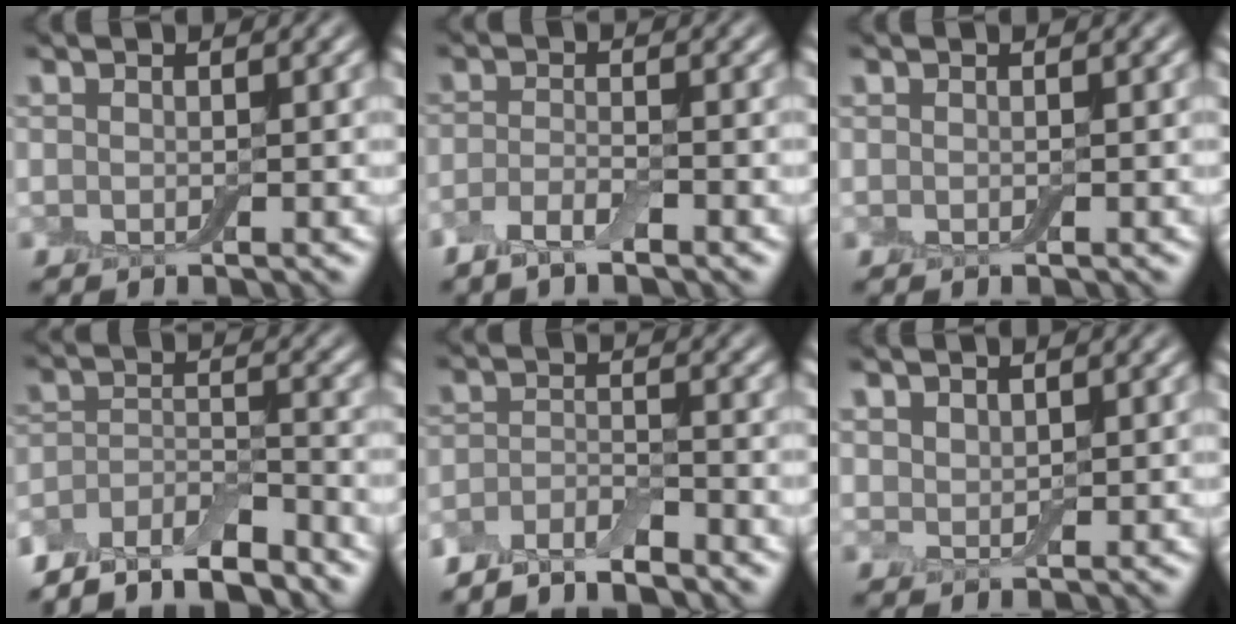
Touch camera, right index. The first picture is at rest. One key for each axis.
{"total": 2.3, "fx": -1.6, "fy": 0.7, "fz": 1.5, "tx": -0.039, "ty": 0.001, "tz": -0.040}
{"total": 0.0}
{"total": 6.5, "fx": -5.7, "fy": 1.8, "fz": 2.5, "tx": -0.049, "ty": -0.003, "tz": -0.107}
{"total": 3.8, "fx": -3.4, "fy": 0.8, "fz": 1.5, "tx": -0.031, "ty": 0.001, "tz": -0.068}
{"total": 1.2, "fx": 1.1, "fy": 0.5, "fz": 0.0, "tx": -0.004, "ty": 0.001, "tz": 0.023}